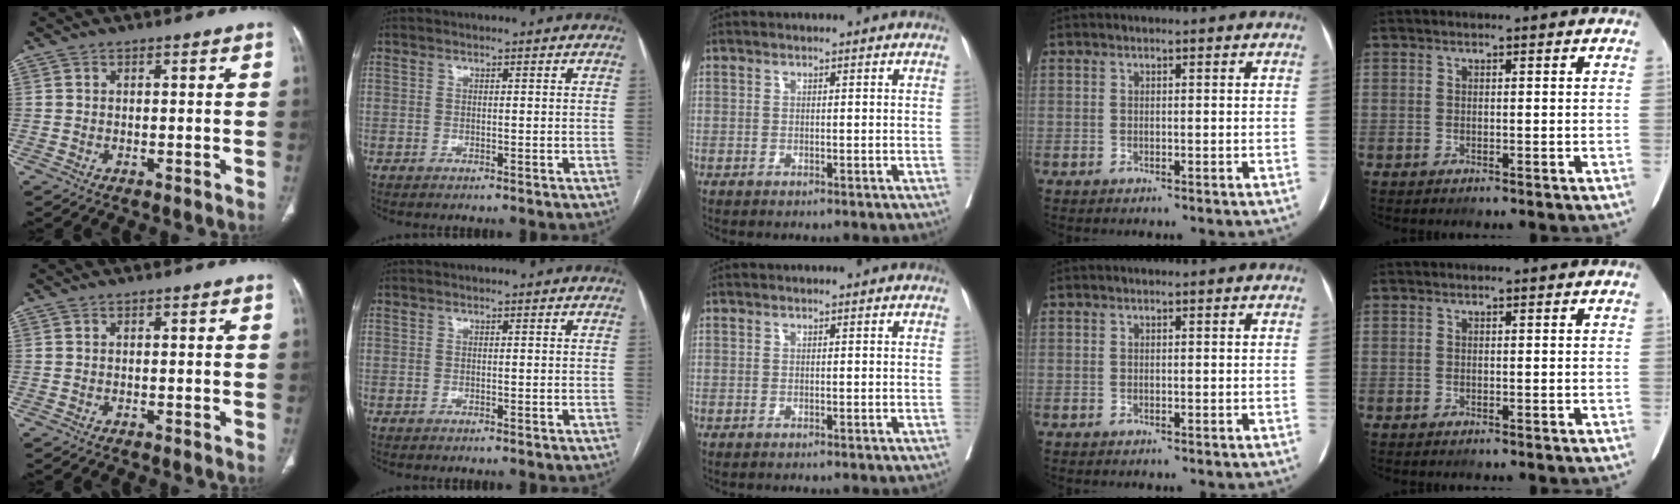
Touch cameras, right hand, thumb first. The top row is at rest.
{}